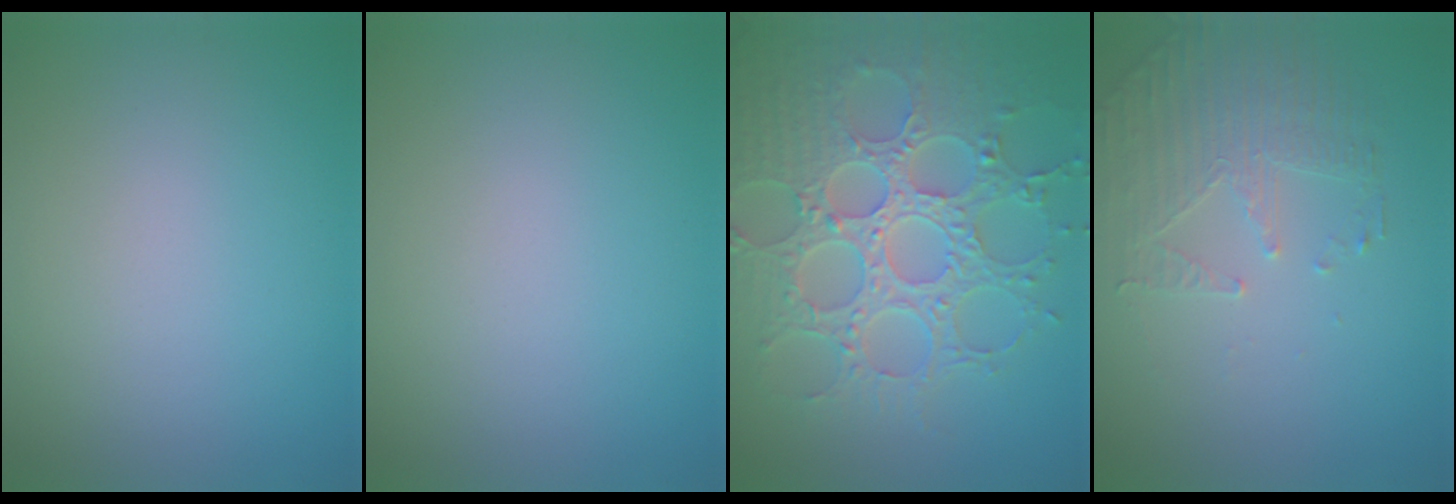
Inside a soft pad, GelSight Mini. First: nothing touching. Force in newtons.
{"total": 0.0}
{"total": 8.7, "press": 6.5, "slide": 5.8}
{"total": 2.2, "press": 1.8, "slide": 1.2}